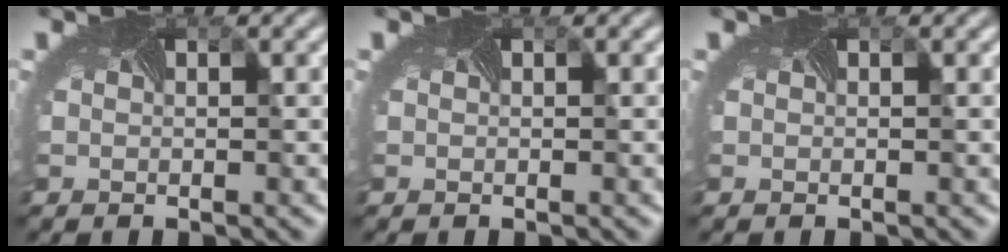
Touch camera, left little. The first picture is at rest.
{"total": 0.0}
{"total": 0.0}